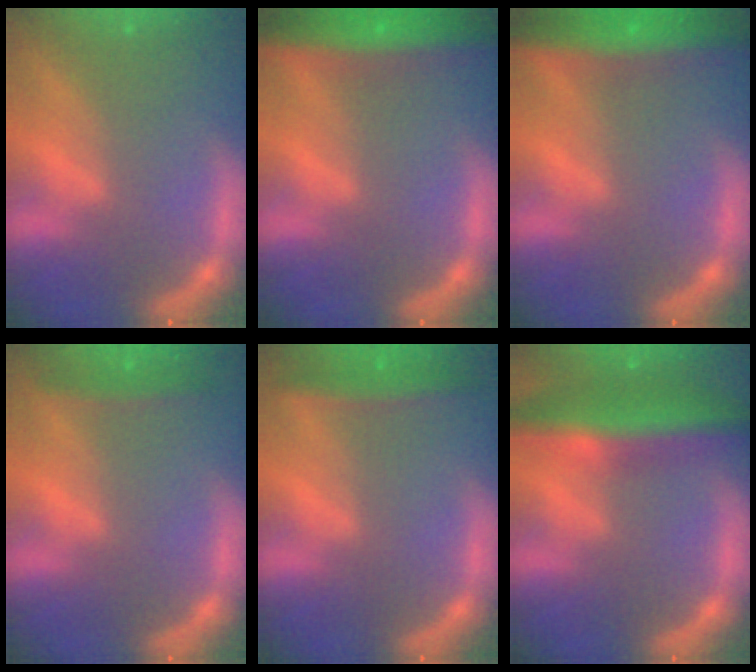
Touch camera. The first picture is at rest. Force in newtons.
{"total": 10.0}
{"total": 9.0}
{"total": 1.9}
{"total": 2.9}
{"total": 8.0}